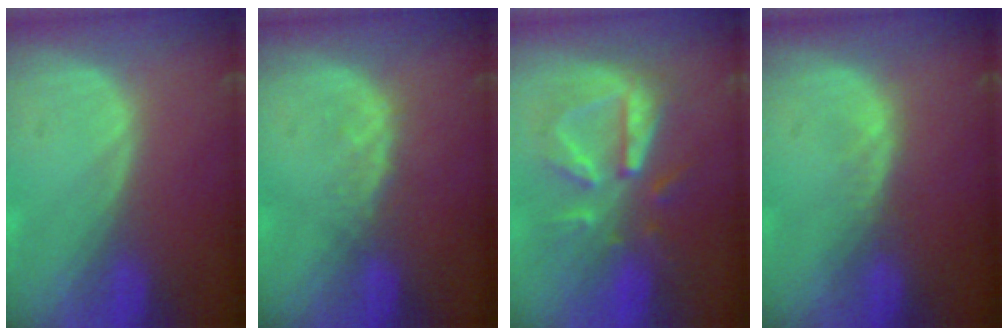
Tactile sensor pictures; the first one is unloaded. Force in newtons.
{"total": 1.9, "press": 1.9, "slide": 0.3}
{"total": 8.5, "press": 8.3, "slide": 1.5}
{"total": 1.1, "press": 1.1, "slide": 0.3}